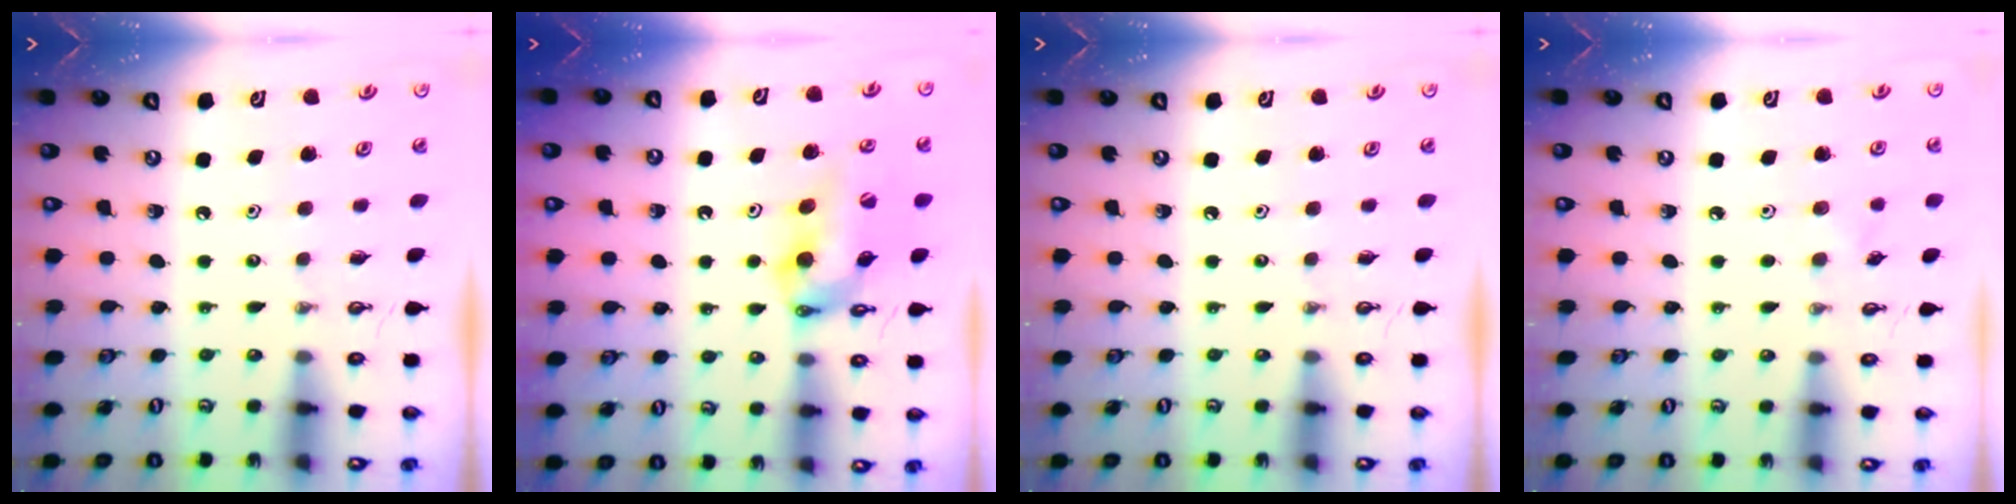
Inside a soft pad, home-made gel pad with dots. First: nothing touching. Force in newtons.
{"total": 10.8, "press": 10.7, "slide": 1.5}
{"total": 0.0}
{"total": 3.6, "press": 3.5, "slide": 0.9}